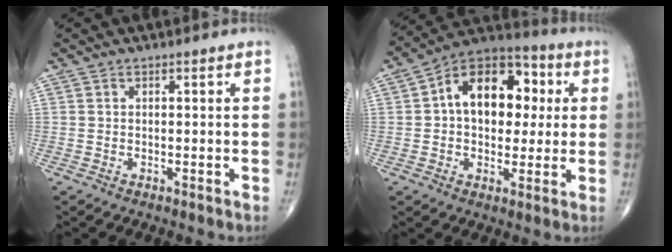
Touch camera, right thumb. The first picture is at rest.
{"total": 16.5, "force": [2.7, 10.8, 12.2], "torque": [-0.141, 0.025, 0.033]}